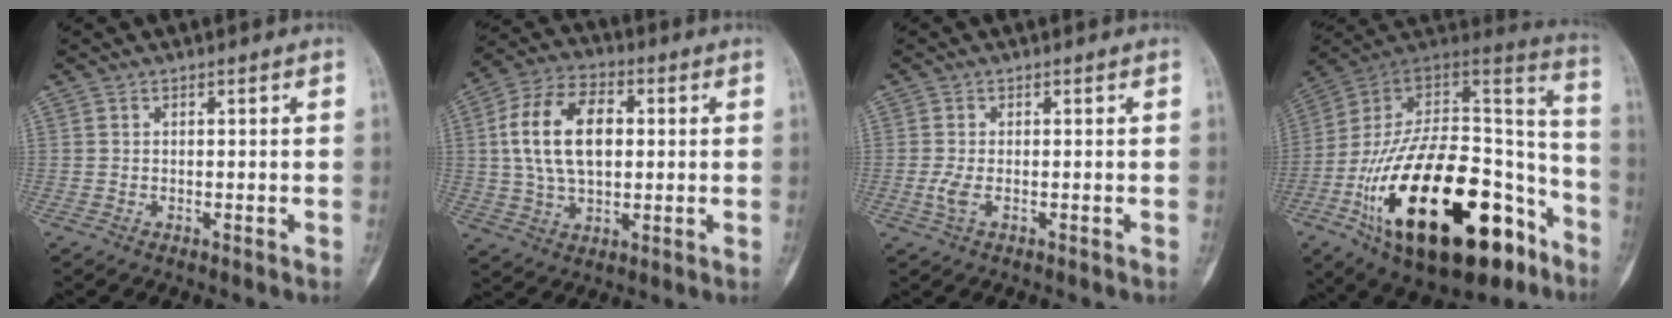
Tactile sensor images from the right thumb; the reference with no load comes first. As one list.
[{"total": 15.0, "force": [2.0, 9.2, 11.7], "torque": [-0.199, 0.012, 0.033]}, {"total": 2.2, "force": [-0.6, 0.9, 2.0], "torque": [-0.057, -0.007, -0.012]}, {"total": 39.3, "force": [-17.2, 19.0, 29.8], "torque": [-0.472, 0.064, -0.267]}]